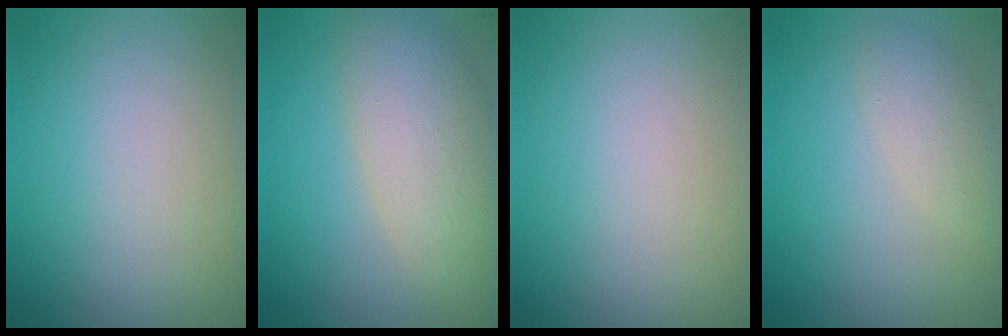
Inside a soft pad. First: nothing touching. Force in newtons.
{"total": 6.9, "press": 6.9, "slide": 0.6}
{"total": 0.0}
{"total": 2.5, "press": 2.5, "slide": 0.0}